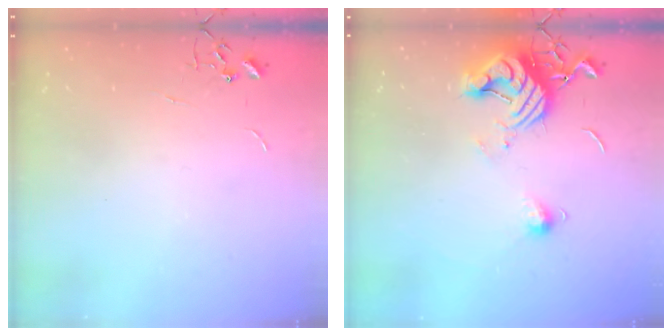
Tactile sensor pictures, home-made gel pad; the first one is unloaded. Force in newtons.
{"total": 12.9, "press": 12.8, "slide": 1.3}